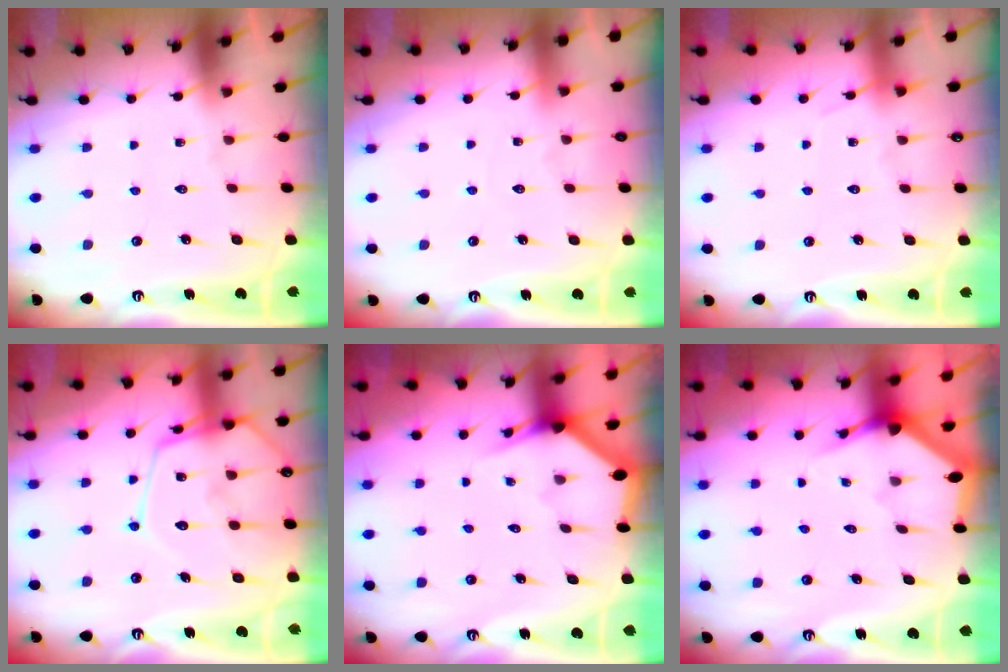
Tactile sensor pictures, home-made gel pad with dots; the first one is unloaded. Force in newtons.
{"total": 2.5, "press": 2.5, "slide": 0.3}
{"total": 5.0, "press": 5.0, "slide": 0.7}
{"total": 14.6, "press": 14.6, "slide": 1.3}
{"total": 3.5, "press": 3.5, "slide": 0.1}
{"total": 3.1, "press": 3.1, "slide": 0.2}